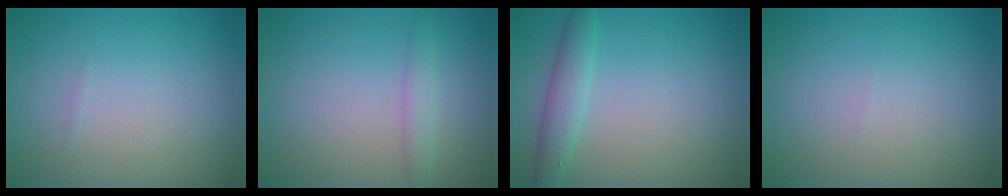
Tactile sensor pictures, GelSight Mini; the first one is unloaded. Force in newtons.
{"total": 1.6, "press": 1.6, "slide": 0.0}
{"total": 1.9, "press": 1.9, "slide": 0.1}
{"total": 0.0}